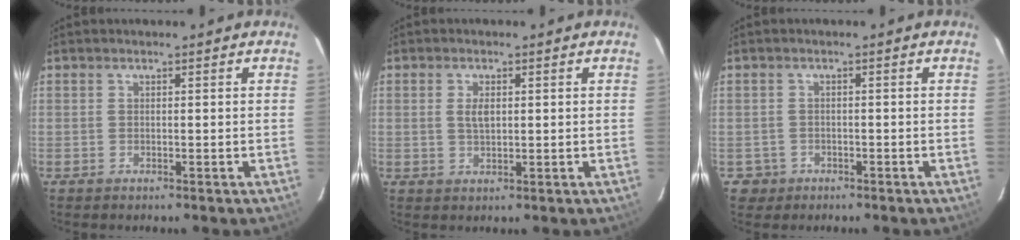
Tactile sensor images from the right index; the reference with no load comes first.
{"total": 2.9, "force": [0.5, 1.5, 2.4], "torque": [-0.045, 0.001, 0.011]}
{"total": 3.3, "force": [-1.2, 3.0, 0.2], "torque": [-0.012, 0.012, -0.015]}